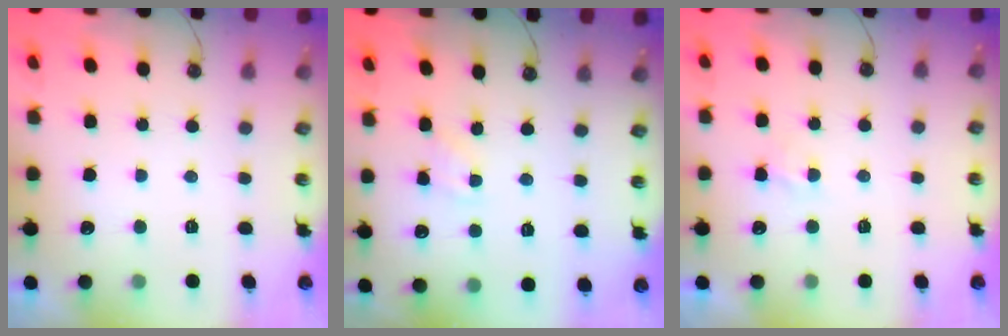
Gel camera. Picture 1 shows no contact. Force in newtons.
{"total": 2.5, "press": 2.5, "slide": 0.5}
{"total": 2.3, "press": 2.3, "slide": 0.4}